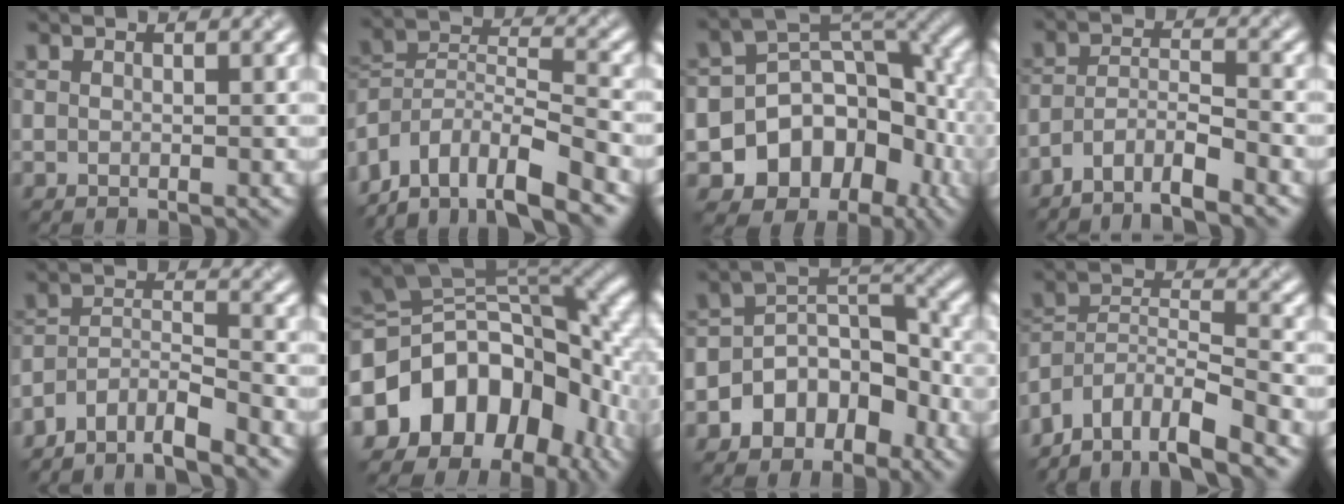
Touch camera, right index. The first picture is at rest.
{"total": 9.6, "force": [-7.3, 3.5, 5.1], "torque": [-0.094, 0.017, -0.130]}
{"total": 11.2, "force": [-4.5, 8.7, 5.5], "torque": [-0.095, -0.015, -0.067]}
{"total": 5.0, "force": [-4.1, 1.1, 2.6], "torque": [-0.046, 0.002, -0.078]}
{"total": 6.3, "force": [-5.6, 1.5, 2.4], "torque": [-0.041, 0.001, -0.102]}
{"total": 13.7, "force": [-4.4, 9.7, 8.7], "torque": [-0.144, 0.024, -0.090]}
{"total": 6.3, "force": [-3.0, 4.4, 3.3], "torque": [-0.030, 0.016, -0.056]}
{"total": 9.4, "force": [-7.7, 3.2, 4.3], "torque": [-0.071, 0.012, -0.133]}